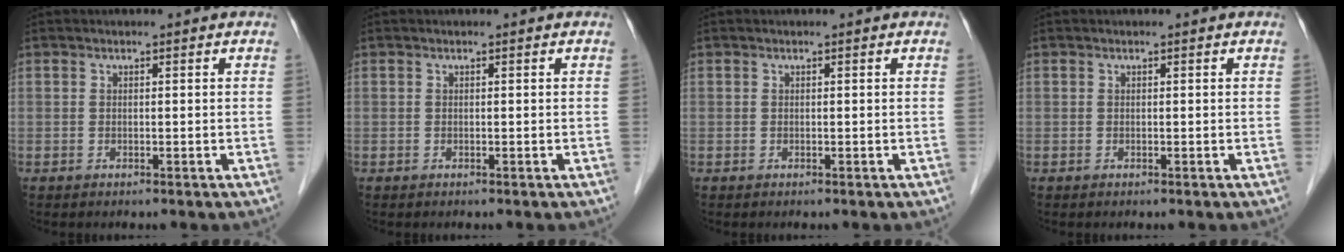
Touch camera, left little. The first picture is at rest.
{"total": 0.0}
{"total": 0.0}
{"total": 0.0}